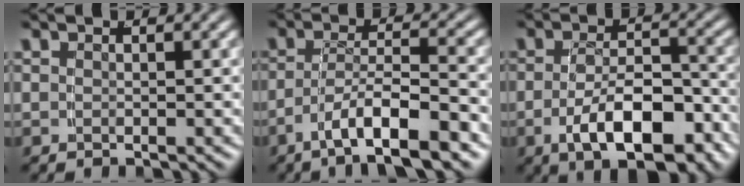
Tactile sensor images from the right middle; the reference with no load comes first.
{"total": 6.0, "force": [-3.7, 1.3, 4.6], "torque": [-0.067, -0.003, -0.057]}
{"total": 7.5, "force": [-3.6, 2.9, 5.9], "torque": [-0.086, -0.015, -0.051]}